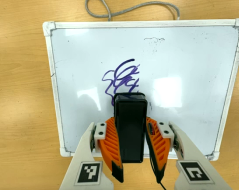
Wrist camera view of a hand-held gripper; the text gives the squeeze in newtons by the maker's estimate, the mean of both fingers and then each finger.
{"total": 9.0, "left": 6.9, "right": 11.2}